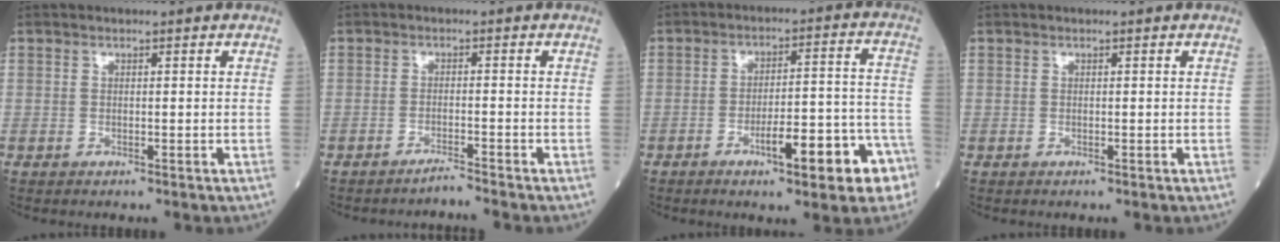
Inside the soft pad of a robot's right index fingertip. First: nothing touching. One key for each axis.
{"total": 2.1, "fx": -1.9, "fy": -0.8, "fz": 0.1, "tx": 0.004, "ty": -0.004, "tz": -0.033}
{"total": 11.8, "fx": -5.8, "fy": 2.2, "fz": 10.1, "tx": -0.133, "ty": 0.023, "tz": -0.076}
{"total": 0.0}